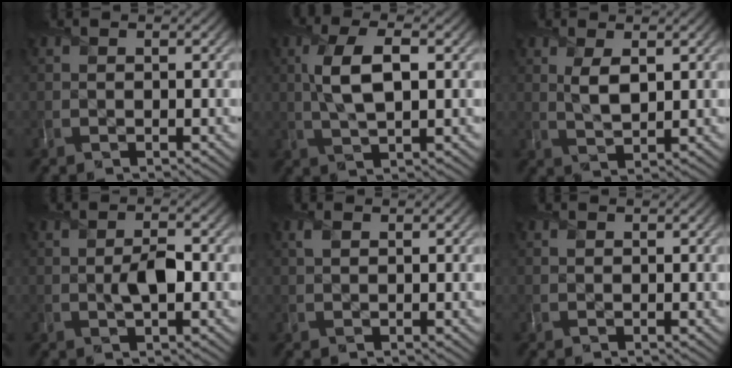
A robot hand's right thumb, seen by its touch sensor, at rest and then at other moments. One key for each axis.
{"total": 6.1, "fx": 0.9, "fy": 2.3, "fz": 5.6, "tx": -0.121, "ty": 0.005, "tz": 0.016}
{"total": 3.3, "fx": 1.2, "fy": 1.5, "fz": 2.7, "tx": -0.061, "ty": -0.004, "tz": 0.026}
{"total": 3.0, "fx": -0.4, "fy": 1.3, "fz": 2.6, "tx": -0.051, "ty": 0.001, "tz": -0.005}
{"total": 0.8, "fx": 0.3, "fy": 0.4, "fz": 0.5, "tx": -0.016, "ty": 0.001, "tz": 0.008}
{"total": 0.0}